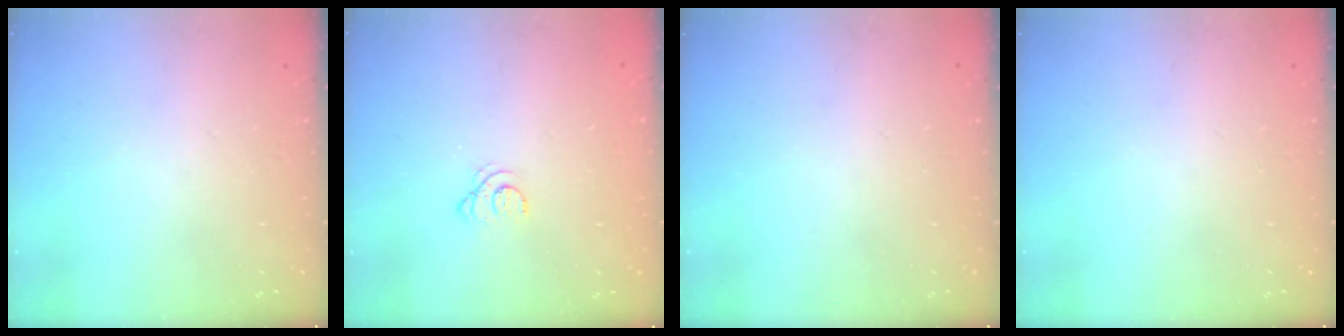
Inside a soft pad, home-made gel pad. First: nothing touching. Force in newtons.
{"total": 2.1, "press": 2.1, "slide": 0.3}
{"total": 0.0}
{"total": 0.0}